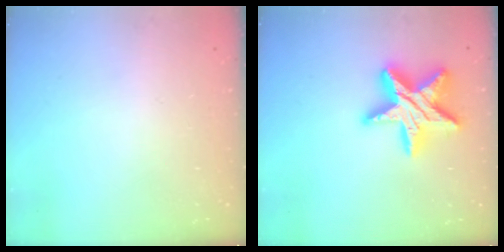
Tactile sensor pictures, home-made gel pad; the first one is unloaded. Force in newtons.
{"total": 19.6, "press": 19.5, "slide": 1.2}